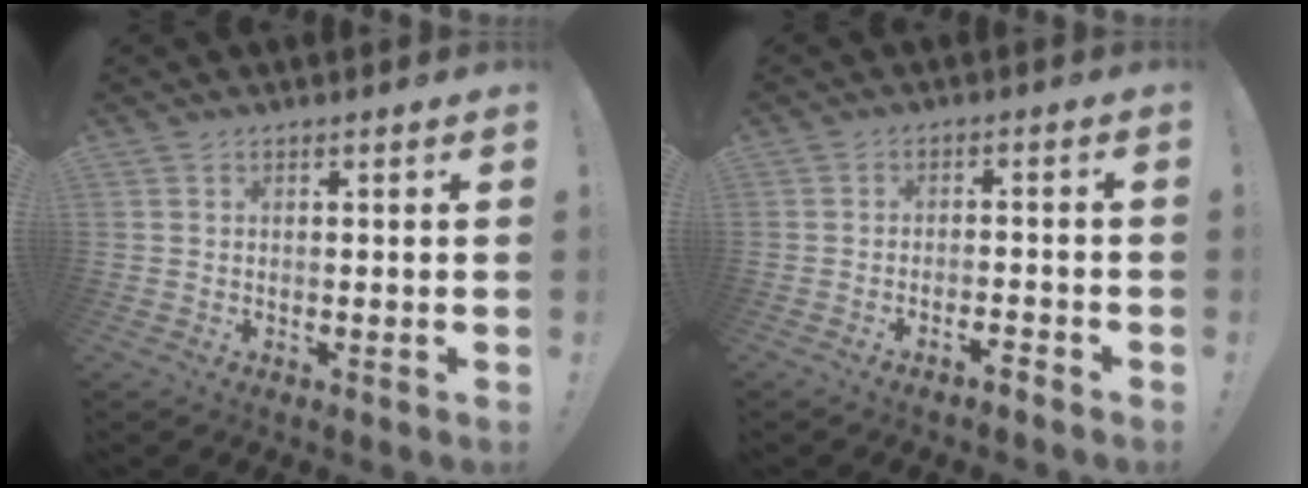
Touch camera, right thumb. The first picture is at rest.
{"total": 2.9, "force": [-2.4, 0.5, 1.6], "torque": [-0.023, 0.011, -0.041]}